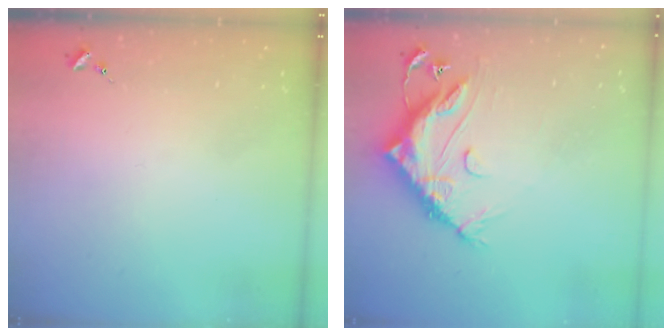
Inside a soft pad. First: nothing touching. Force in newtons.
{"total": 15.2, "press": 15.2, "slide": 1.0}